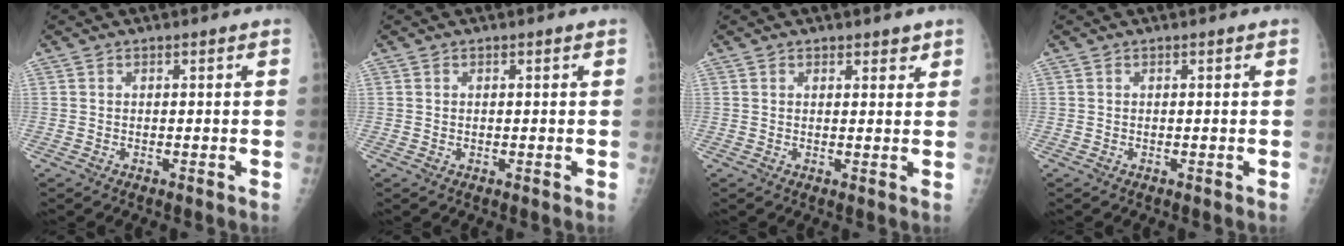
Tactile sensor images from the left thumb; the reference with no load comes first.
{"total": 0.0}
{"total": 2.1, "force": [1.5, 1.1, 0.8], "torque": [0.006, -0.008, 0.017]}
{"total": 0.0}